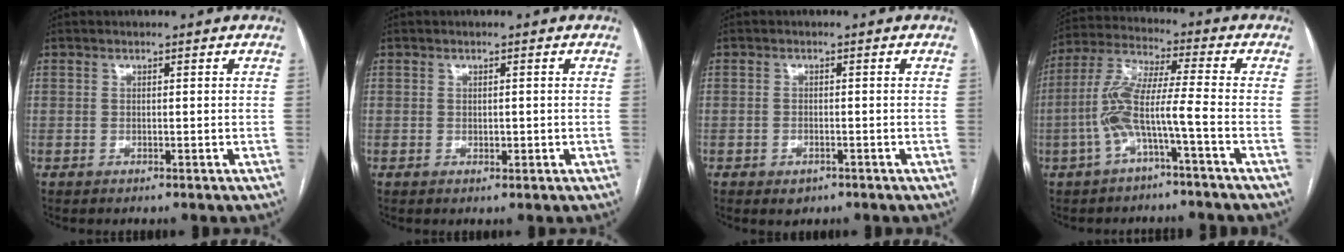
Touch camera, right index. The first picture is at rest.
{"total": 1.2, "force": [-0.1, 0.9, 0.8], "torque": [-0.009, 0.000, 0.003]}
{"total": 2.0, "force": [-1.1, 1.4, 1.0], "torque": [-0.010, 0.003, -0.007]}
{"total": 9.0, "force": [-3.2, 0.4, 8.4], "torque": [-0.182, 0.023, -0.065]}